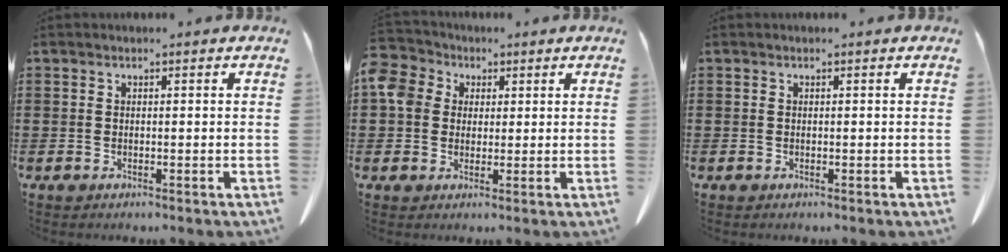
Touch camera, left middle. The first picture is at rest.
{"total": 5.7, "force": [1.7, 5.0, 2.1], "torque": [-0.078, 0.012, 0.028]}
{"total": 0.0}